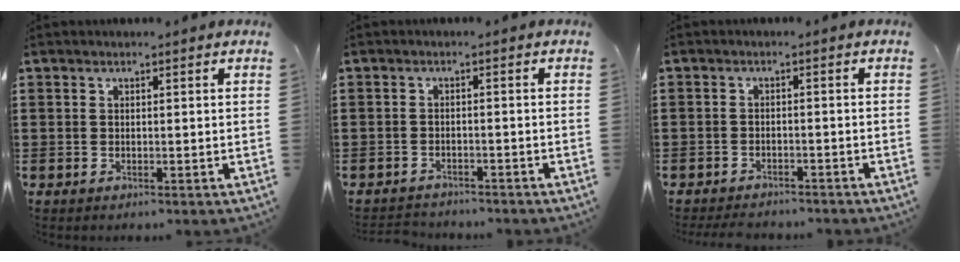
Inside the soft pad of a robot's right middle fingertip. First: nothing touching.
{"total": 1.8, "force": [-1.8, 0.2, -0.1], "torque": [-0.004, 0.000, -0.041]}
{"total": 2.4, "force": [-2.4, 0.5, -0.1], "torque": [-0.005, 0.001, -0.053]}